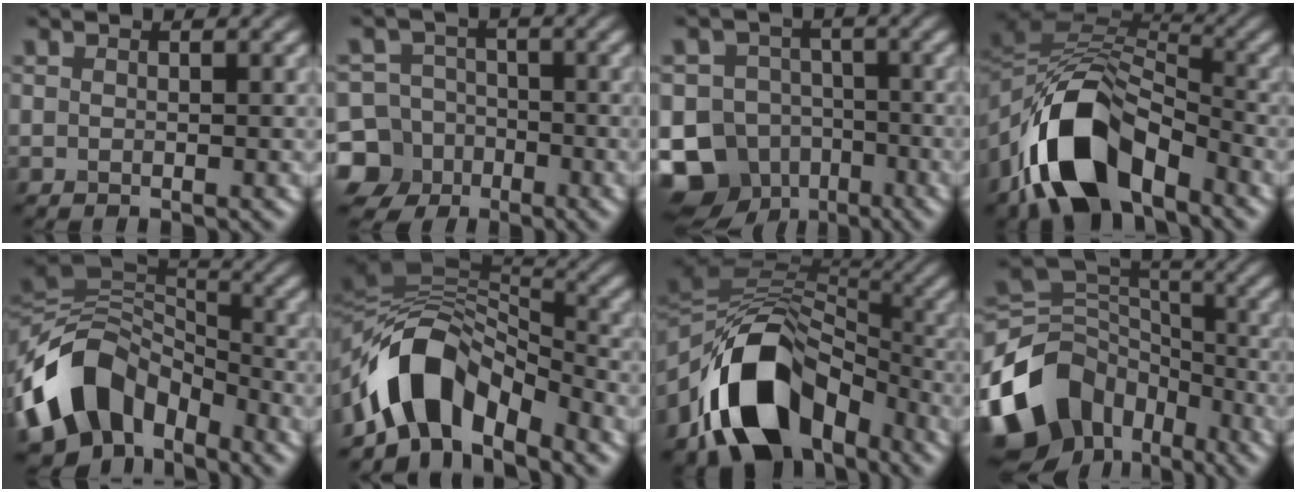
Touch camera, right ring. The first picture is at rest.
{"total": 10.0, "force": [-4.9, 8.5, 1.9], "torque": [-0.041, -0.033, -0.116]}
{"total": 12.2, "force": [-6.6, 9.7, 3.1], "torque": [-0.047, -0.034, -0.137]}
{"total": 11.9, "force": [-6.4, 6.3, 7.8], "torque": [-0.145, -0.001, -0.125]}
{"total": 11.2, "force": [-5.5, 7.6, 6.2], "torque": [-0.112, 0.011, -0.117]}
{"total": 9.6, "force": [-5.2, 5.2, 6.1], "torque": [-0.094, 0.011, -0.100]}
{"total": 13.2, "force": [-6.1, 8.4, 8.1], "torque": [-0.142, 0.005, -0.121]}
{"total": 14.3, "force": [-6.8, 10.4, 6.9], "torque": [-0.172, 0.004, -0.129]}